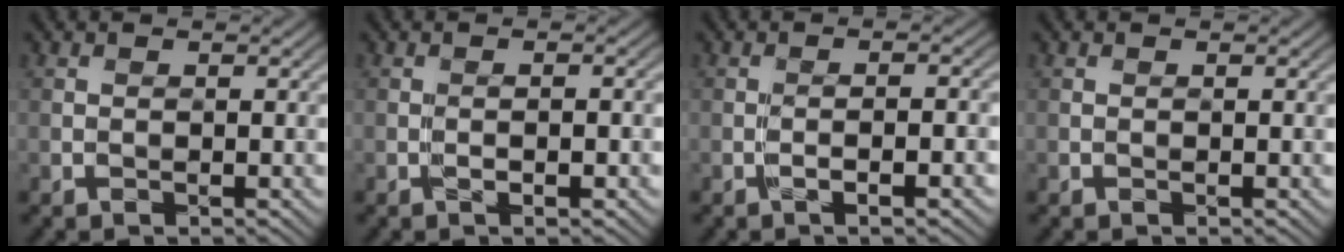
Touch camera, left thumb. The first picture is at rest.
{"total": 1.1, "force": [-0.4, -0.1, 1.0], "torque": [-0.020, 0.003, -0.008]}
{"total": 2.4, "force": [-1.1, -0.1, 2.2], "torque": [-0.037, 0.008, -0.020]}
{"total": 0.0}